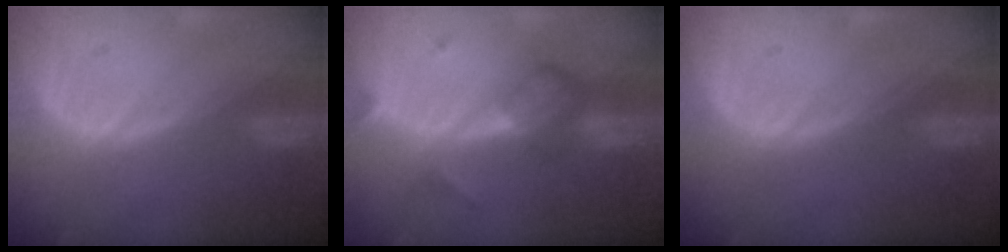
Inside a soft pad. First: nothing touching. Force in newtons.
{"total": 5.7, "press": 5.4, "slide": 1.7}
{"total": 0.0}